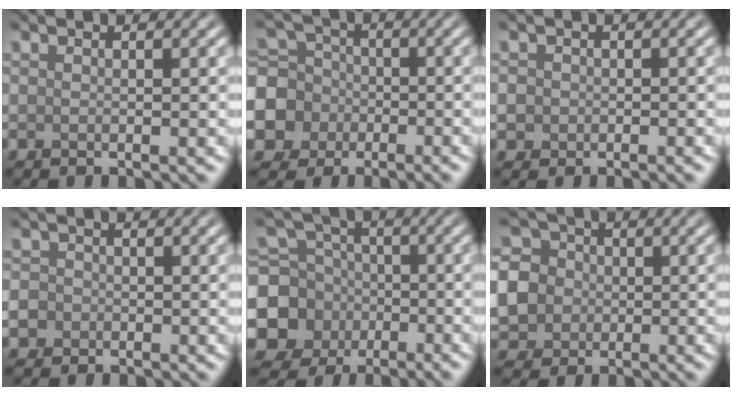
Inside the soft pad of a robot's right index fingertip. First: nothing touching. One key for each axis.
{"total": 8.8, "fx": -3.2, "fy": 7.9, "fz": 2.5, "tx": -0.071, "ty": -0.018, "tz": -0.084}
{"total": 1.8, "fx": -0.5, "fy": 1.6, "fz": 0.6, "tx": 0.000, "ty": -0.005, "tz": -0.006}
{"total": 4.6, "fx": -1.8, "fy": 4.1, "fz": 1.2, "tx": -0.015, "ty": -0.007, "tz": -0.055}
{"total": 9.5, "fx": -2.9, "fy": 8.6, "fz": 2.9, "tx": -0.073, "ty": -0.015, "tz": -0.084}
{"total": 9.3, "fx": -1.3, "fy": 8.5, "fz": 3.5, "tx": -0.096, "ty": 0.004, "tz": -0.051}